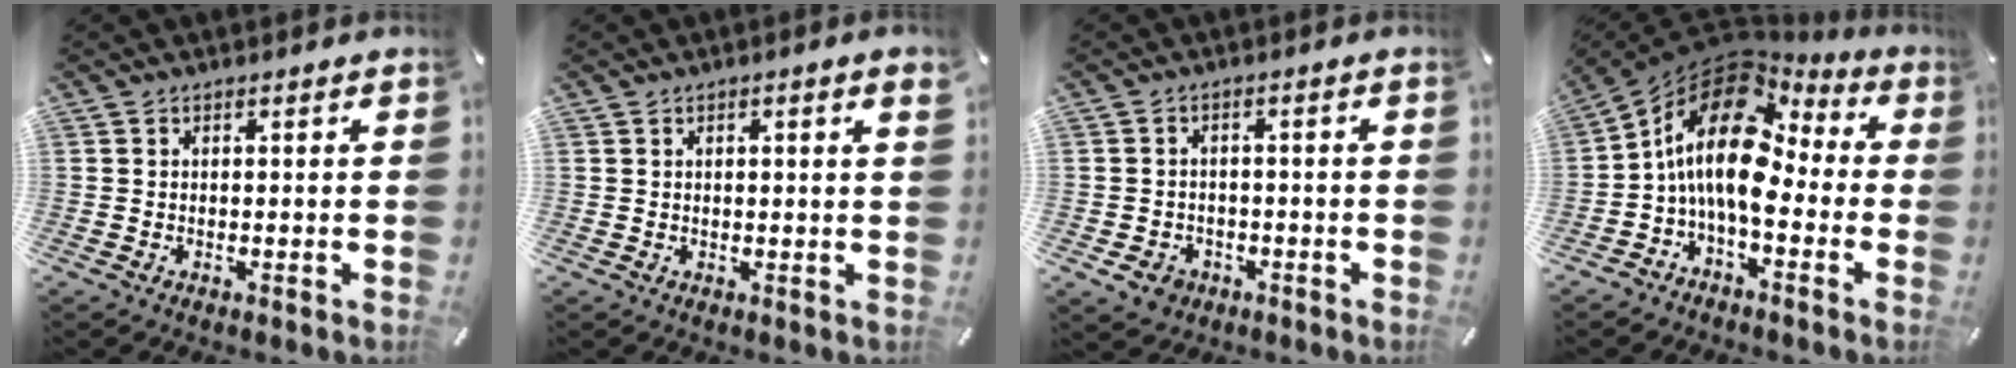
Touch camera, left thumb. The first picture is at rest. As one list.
[{"total": 1.8, "force": [0.6, 0.2, 1.6], "torque": [-0.030, 0.001, 0.010]}, {"total": 4.3, "force": [-2.1, 3.4, 1.4], "torque": [-0.027, 0.010, -0.039]}, {"total": 15.6, "force": [0.0, 9.0, 12.8], "torque": [-0.256, 0.003, -0.006]}]